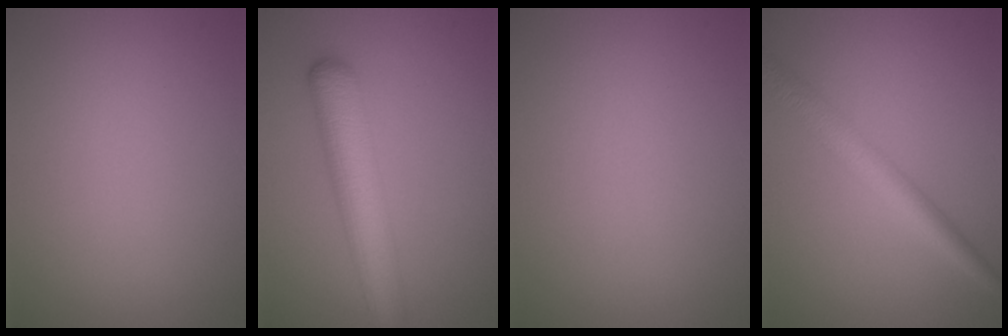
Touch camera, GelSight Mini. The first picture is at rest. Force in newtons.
{"total": 6.3, "press": 6.3, "slide": 0.3}
{"total": 0.0}
{"total": 3.9, "press": 3.9, "slide": 0.0}